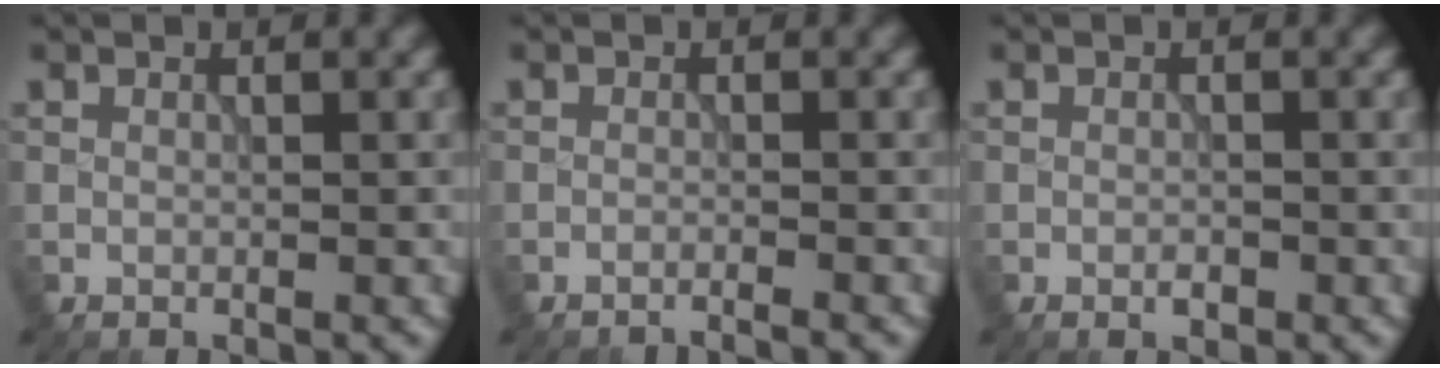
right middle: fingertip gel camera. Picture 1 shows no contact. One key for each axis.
{"total": 1.5, "fx": -1.3, "fy": 0.1, "fz": 0.7, "tx": 0.000, "ty": -0.001, "tz": -0.033}
{"total": 0.8, "fx": -0.4, "fy": 0.4, "fz": 0.6, "tx": -0.009, "ty": 0.000, "tz": -0.007}